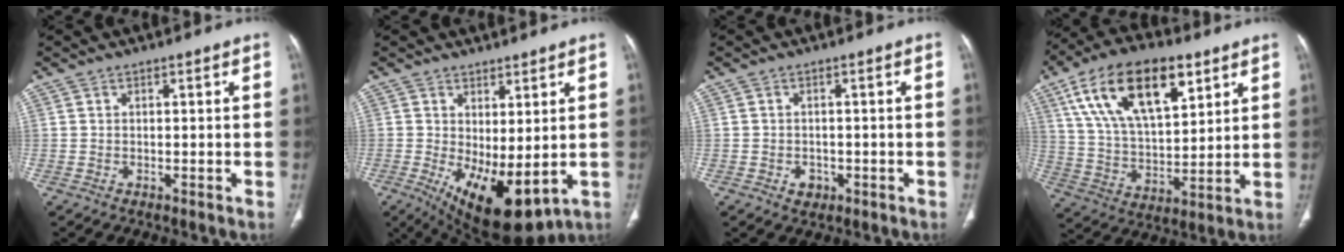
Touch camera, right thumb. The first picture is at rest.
{"total": 12.6, "force": [-1.6, 5.4, 11.3], "torque": [-0.176, -0.022, 0.000]}
{"total": 2.3, "force": [-0.9, 1.9, 1.1], "torque": [-0.007, 0.004, -0.005]}
{"total": 21.7, "force": [10.5, 10.5, 15.8], "torque": [-0.259, -0.023, 0.192]}